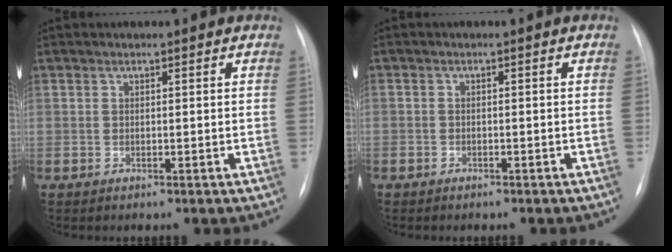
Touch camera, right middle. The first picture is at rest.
{"total": 1.5, "force": [-0.9, 1.1, 0.1], "torque": [-0.011, 0.004, -0.013]}